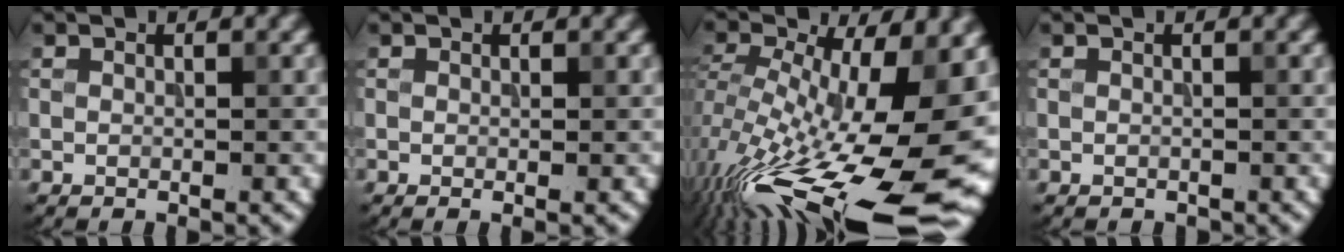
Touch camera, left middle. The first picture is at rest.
{"total": 0.8, "force": [0.0, 0.0, 0.8], "torque": [-0.010, -0.007, -0.002]}
{"total": 18.1, "force": [-5.4, 7.3, 15.7], "torque": [-0.278, -0.029, -0.085]}
{"total": 0.0}